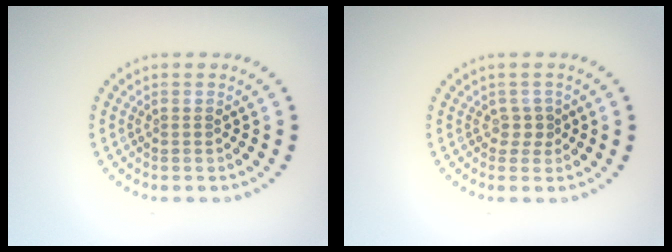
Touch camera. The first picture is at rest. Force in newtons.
{"total": 1.4, "press": 1.0, "slide": 1.0}